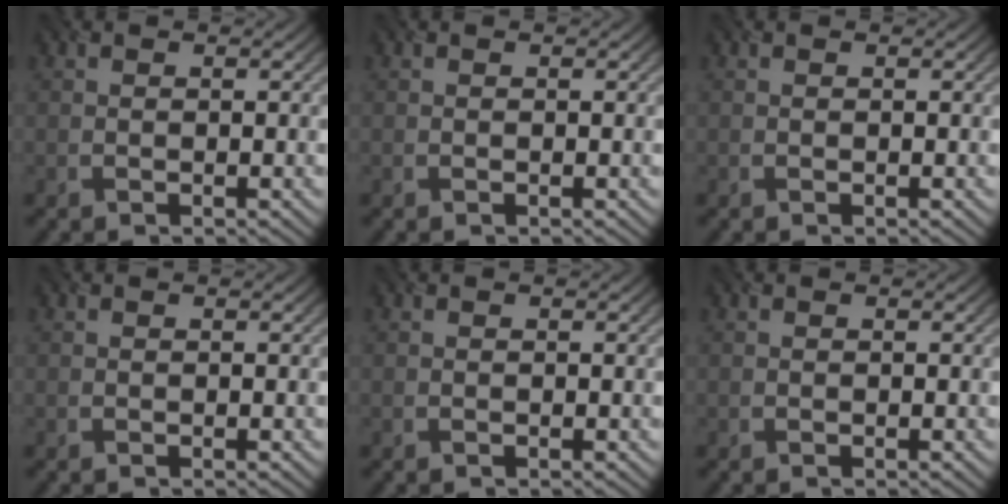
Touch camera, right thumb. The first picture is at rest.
{"total": 0.0}
{"total": 0.0}
{"total": 0.0}
{"total": 0.0}
{"total": 0.0}